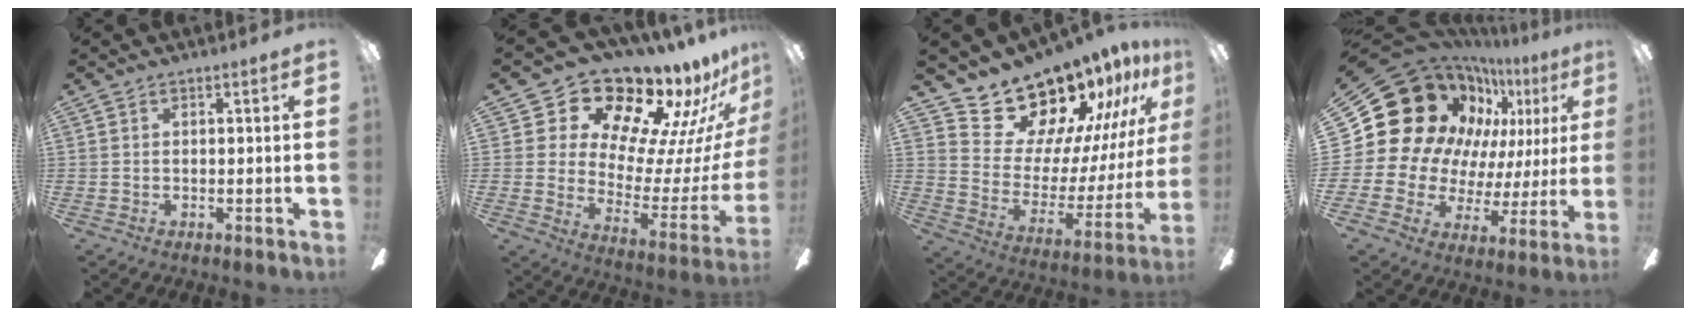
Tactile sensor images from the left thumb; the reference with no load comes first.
{"total": 19.4, "force": [16.2, 7.9, 7.2], "torque": [-0.113, -0.139, 0.284]}
{"total": 20.0, "force": [18.1, 7.2, 4.5], "torque": [-0.077, -0.157, 0.333]}
{"total": 22.8, "force": [12.0, 16.5, 10.3], "torque": [-0.183, -0.103, 0.257]}